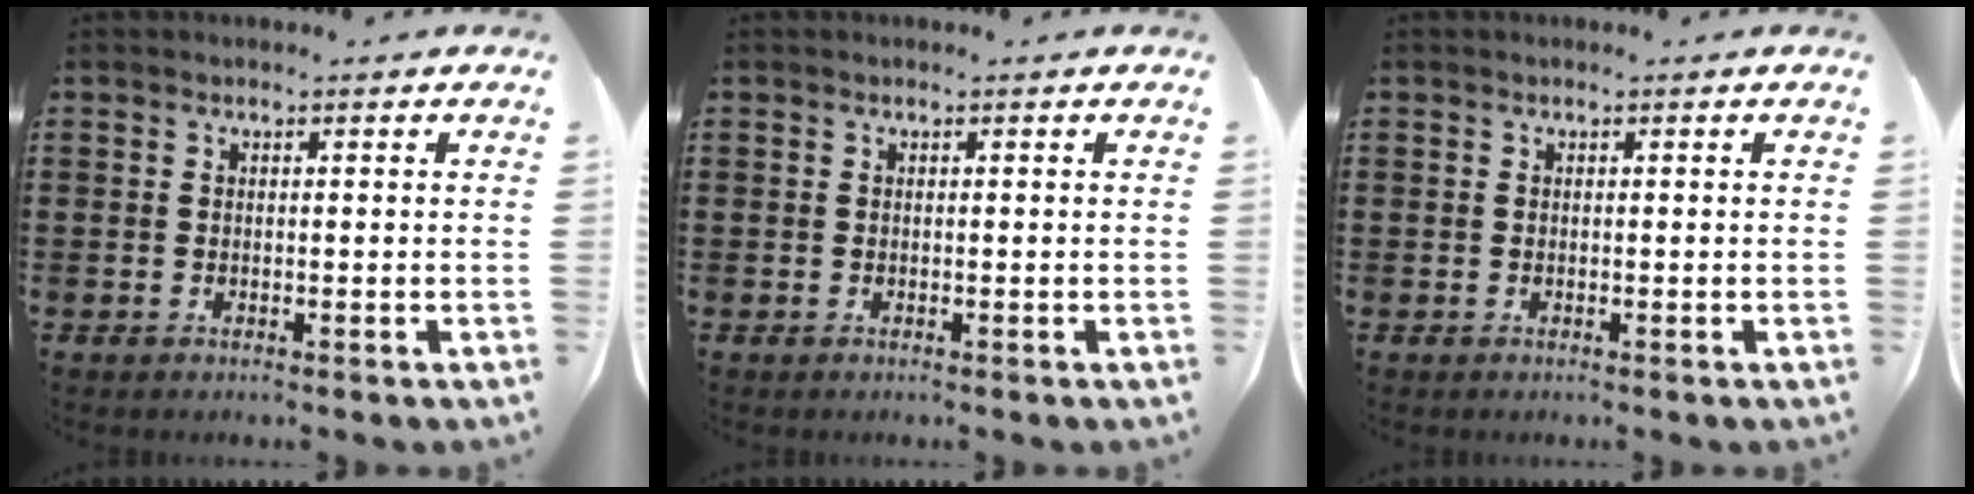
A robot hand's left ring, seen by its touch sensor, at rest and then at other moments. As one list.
[{"total": 0.0}, {"total": 0.0}]